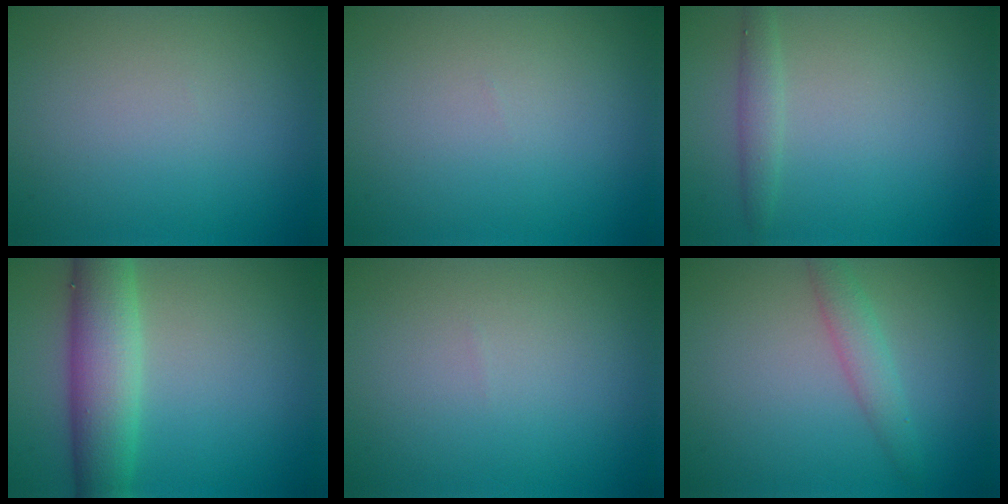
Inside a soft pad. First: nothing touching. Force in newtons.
{"total": 0.0}
{"total": 1.5, "press": 1.5, "slide": 0.0}
{"total": 6.4, "press": 6.4, "slide": 0.2}
{"total": 0.0}
{"total": 2.1, "press": 2.1, "slide": 0.1}